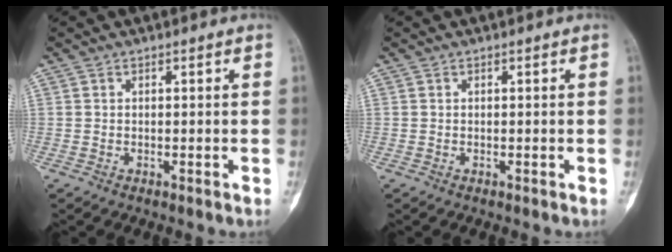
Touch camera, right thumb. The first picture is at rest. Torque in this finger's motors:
{"motor_torque": [0.44, 0.44, 0.06, -0.01, 0.02]}